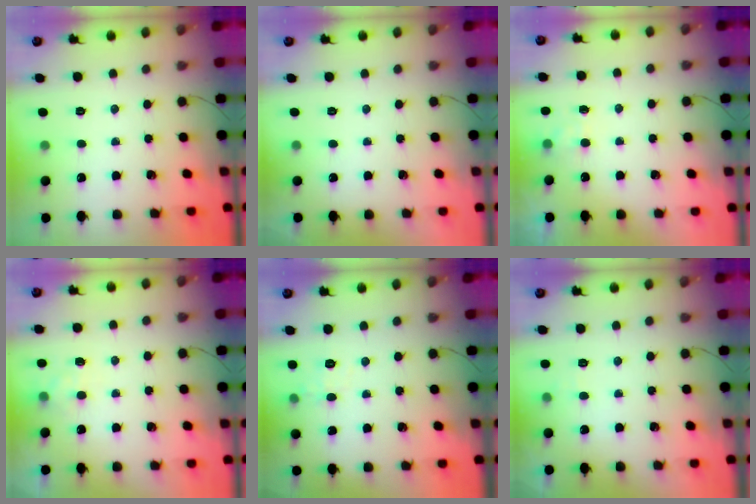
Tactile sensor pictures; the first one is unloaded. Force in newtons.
{"total": 1.8, "press": 1.7, "slide": 0.3}
{"total": 5.0, "press": 4.7, "slide": 1.6}
{"total": 6.8, "press": 6.6, "slide": 1.5}
{"total": 5.5, "press": 5.3, "slide": 1.4}
{"total": 2.6, "press": 2.1, "slide": 1.5}